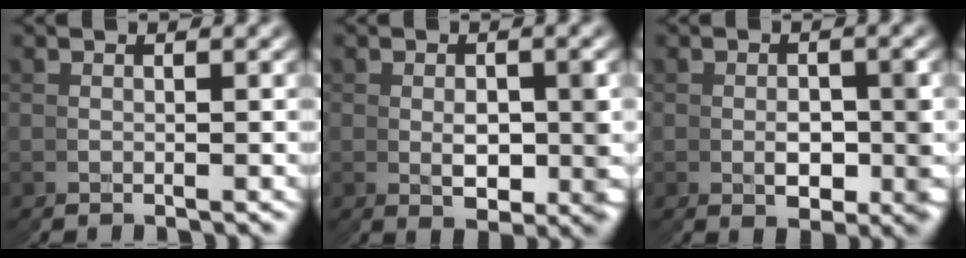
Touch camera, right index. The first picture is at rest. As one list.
[{"total": 3.4, "force": [0.3, 0.4, 3.3], "torque": [-0.037, 0.009, 0.004]}, {"total": 3.3, "force": [-0.1, 0.9, 3.2], "torque": [-0.040, 0.006, -0.003]}]